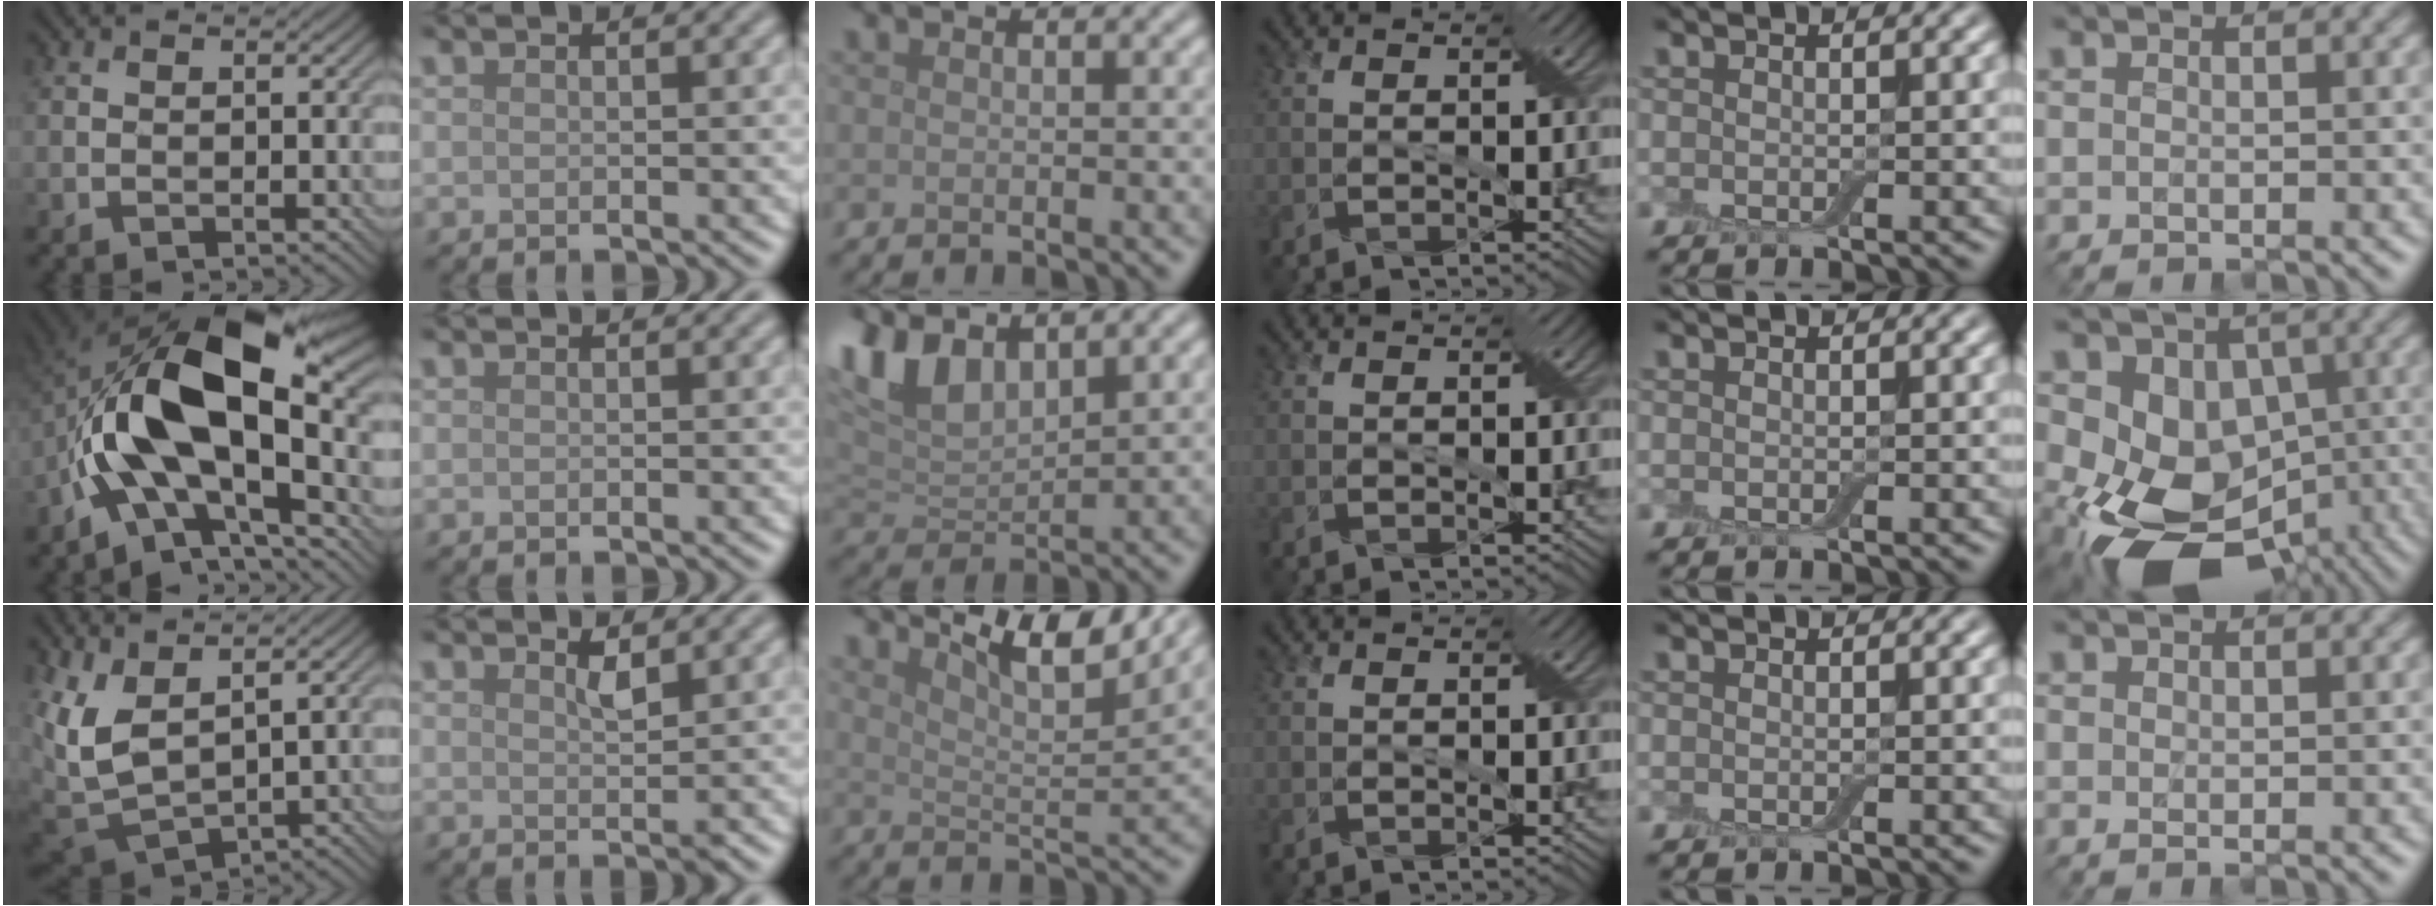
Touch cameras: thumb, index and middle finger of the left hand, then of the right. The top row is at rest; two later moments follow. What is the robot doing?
{"motion": "cut", "object": "aluminum foil"}